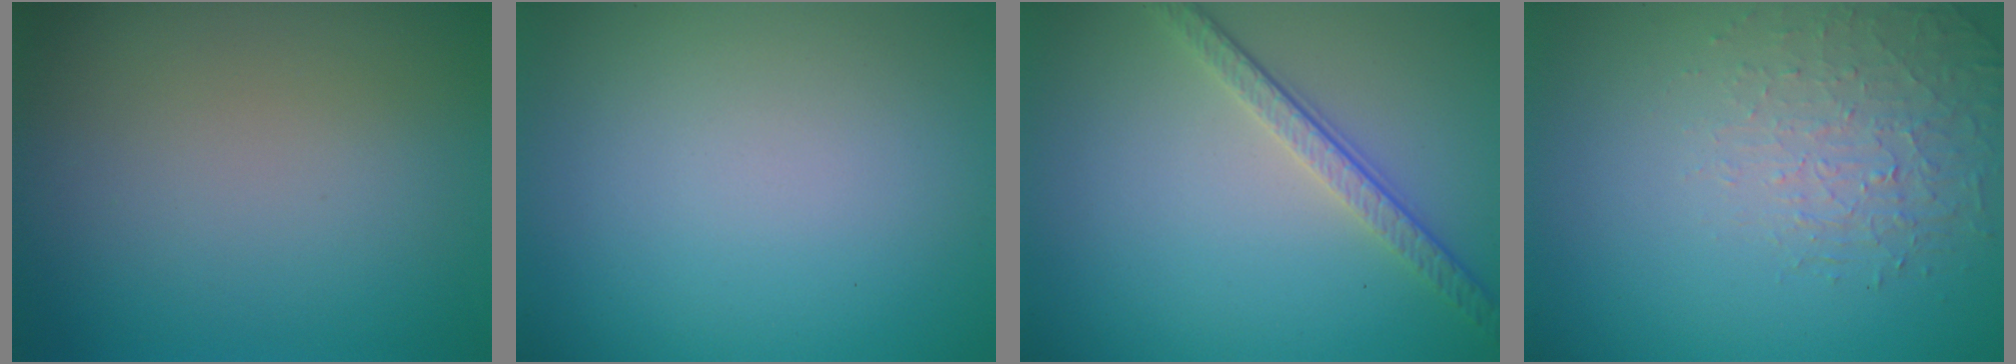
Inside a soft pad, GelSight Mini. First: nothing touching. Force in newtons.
{"total": 0.0}
{"total": 3.6, "press": 2.6, "slide": 2.4}
{"total": 1.6, "press": 1.0, "slide": 1.2}